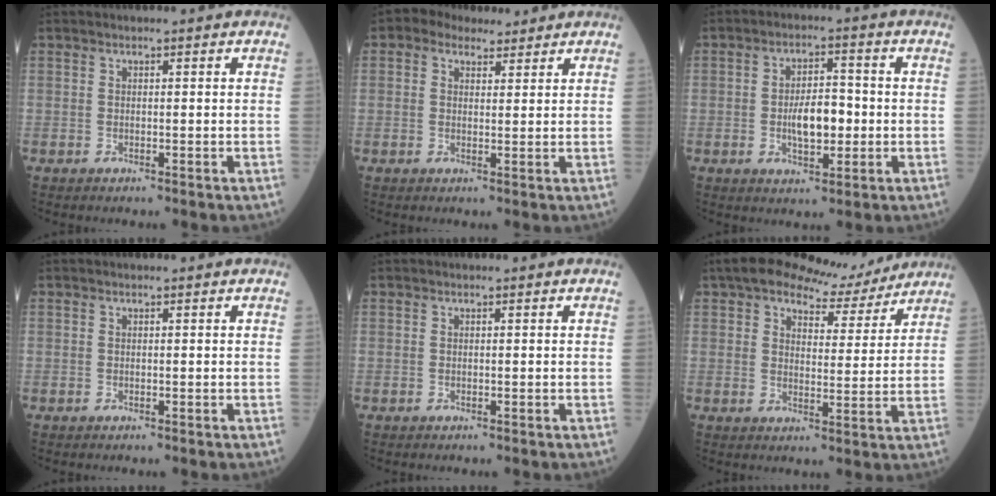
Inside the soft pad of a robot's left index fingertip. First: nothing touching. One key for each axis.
{"total": 4.8, "fx": 3.5, "fy": 2.8, "fz": 1.7, "tx": -0.029, "ty": 0.025, "tz": 0.060}
{"total": 6.4, "fx": -1.0, "fy": 2.7, "fz": 5.7, "tx": -0.106, "ty": 0.006, "tz": -0.016}
{"total": 0.0}
{"total": 0.0}
{"total": 9.9, "fx": 8.5, "fy": 3.4, "fz": 3.7, "tx": -0.057, "ty": 0.015, "tz": 0.115}